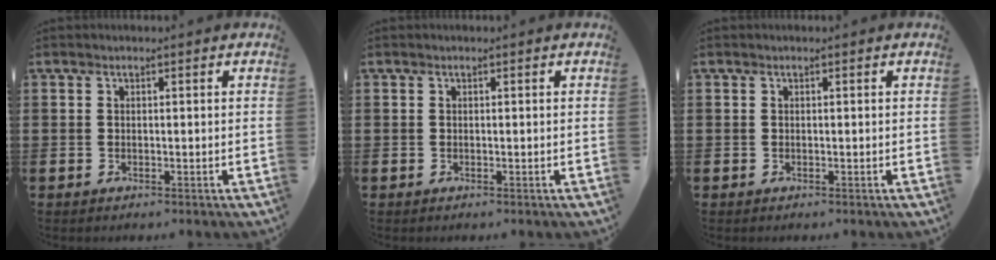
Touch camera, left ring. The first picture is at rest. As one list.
[{"total": 0.0}, {"total": 0.0}]